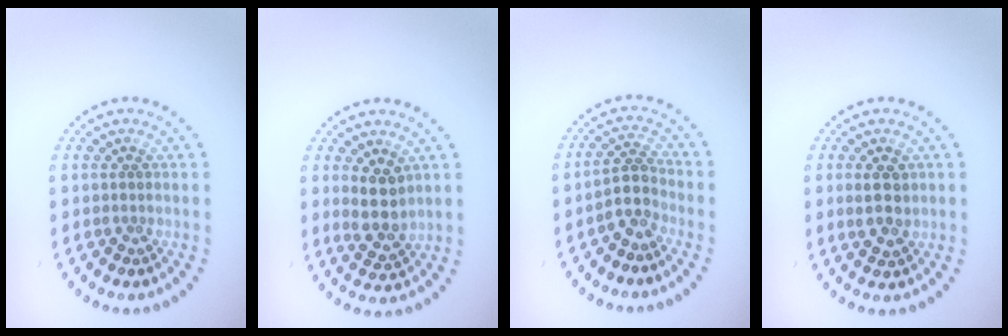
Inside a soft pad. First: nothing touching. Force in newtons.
{"total": 2.9, "press": 2.6, "slide": 1.4}
{"total": 2.5, "press": 2.1, "slide": 1.5}
{"total": 2.6, "press": 2.5, "slide": 0.6}